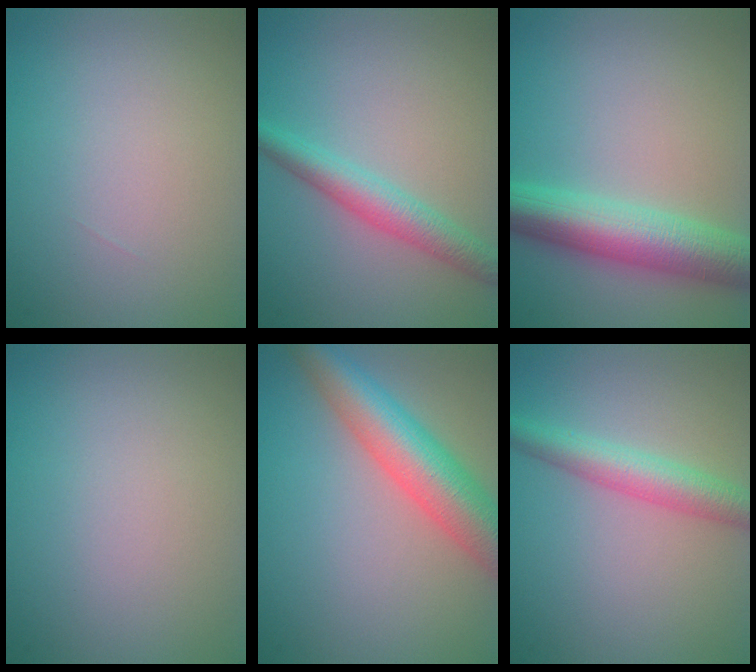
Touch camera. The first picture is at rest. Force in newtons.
{"total": 3.4, "press": 3.4, "slide": 0.1}
{"total": 7.1, "press": 7.1, "slide": 0.0}
{"total": 0.0}
{"total": 7.4, "press": 7.4, "slide": 0.3}
{"total": 3.9, "press": 3.9, "slide": 0.2}